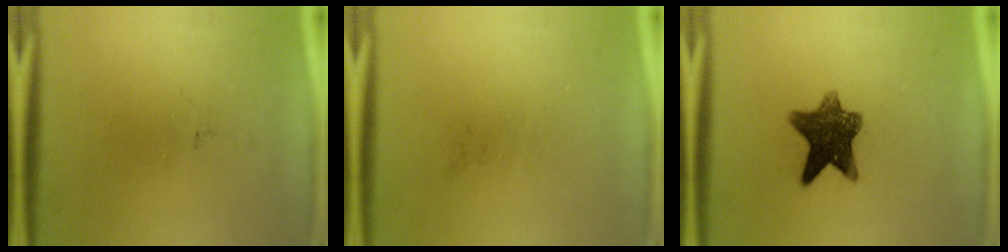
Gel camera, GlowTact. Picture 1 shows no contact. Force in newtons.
{"total": 0.0}
{"total": 9.7}